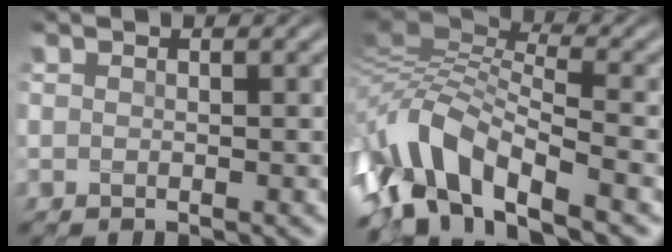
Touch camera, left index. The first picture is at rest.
{"total": 8.5, "force": [-4.4, 3.1, 6.6], "torque": [-0.121, 0.014, -0.096]}